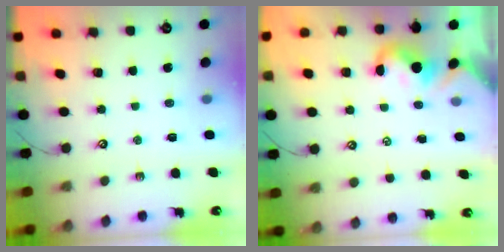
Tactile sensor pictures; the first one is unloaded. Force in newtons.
{"total": 1.2, "press": 1.2, "slide": 0.2}